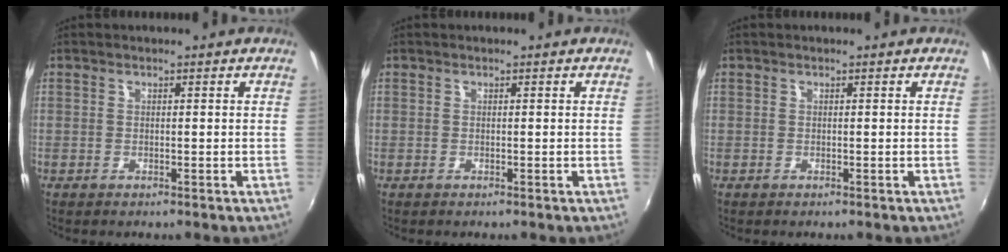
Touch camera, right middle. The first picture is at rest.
{"total": 0.0}
{"total": 0.0}